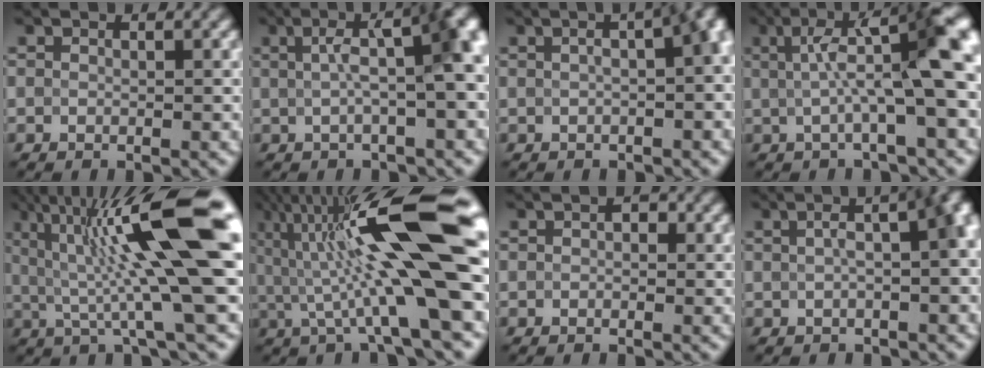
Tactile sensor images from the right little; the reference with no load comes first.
{"total": 6.5, "force": [1.2, 1.5, 6.2], "torque": [-0.079, 0.019, 0.010]}
{"total": 9.1, "force": [1.1, 4.5, 7.8], "torque": [-0.030, 0.042, -0.011]}
{"total": 9.2, "force": [1.4, 2.0, 8.9], "torque": [-0.131, 0.009, 0.018]}
{"total": 14.3, "force": [3.0, 2.7, 13.8], "torque": [-0.217, 0.014, 0.047]}
{"total": 14.3, "force": [1.5, 2.8, 13.9], "torque": [-0.220, 0.019, 0.018]}
{"total": 1.1, "force": [0.2, 0.7, 0.8], "torque": [-0.008, 0.000, 0.000]}
{"total": 7.6, "force": [0.8, 3.3, 6.8], "torque": [-0.039, 0.023, 0.003]}